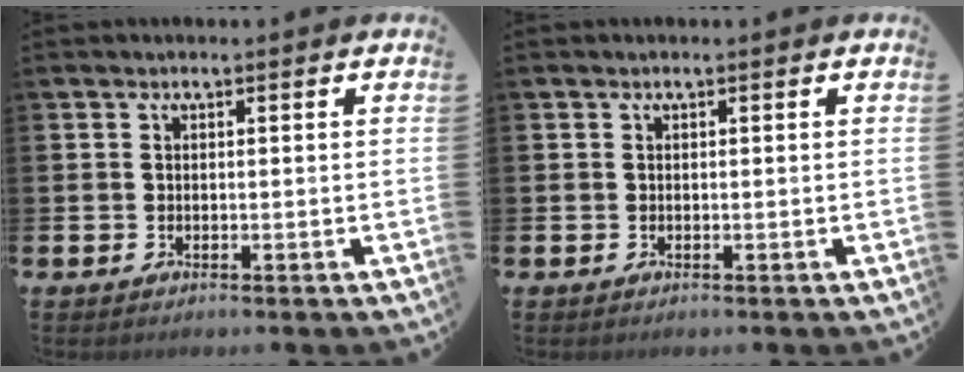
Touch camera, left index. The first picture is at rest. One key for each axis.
{"total": 0.0}